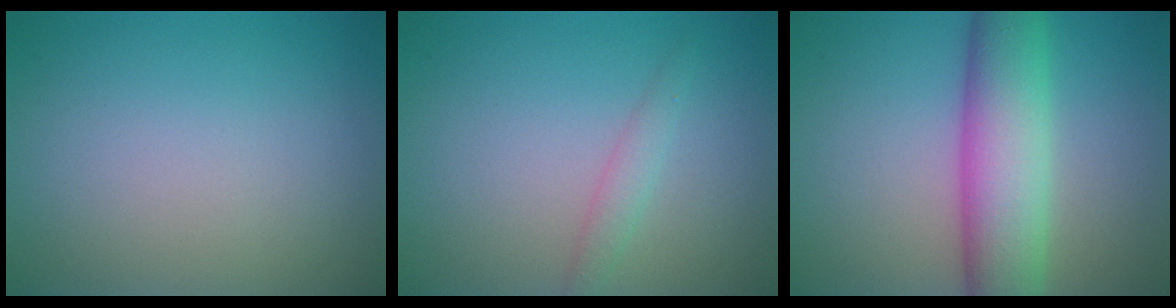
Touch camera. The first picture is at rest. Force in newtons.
{"total": 1.4, "press": 1.4, "slide": 0.0}
{"total": 7.8, "press": 7.8, "slide": 0.2}